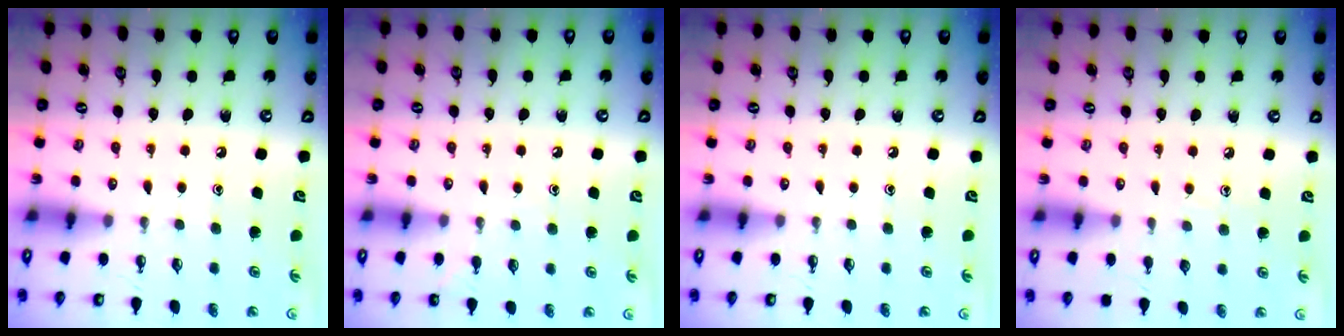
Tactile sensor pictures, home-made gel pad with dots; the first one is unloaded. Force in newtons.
{"total": 3.5, "press": 3.4, "slide": 0.4}
{"total": 0.0}
{"total": 3.5, "press": 3.5, "slide": 0.4}